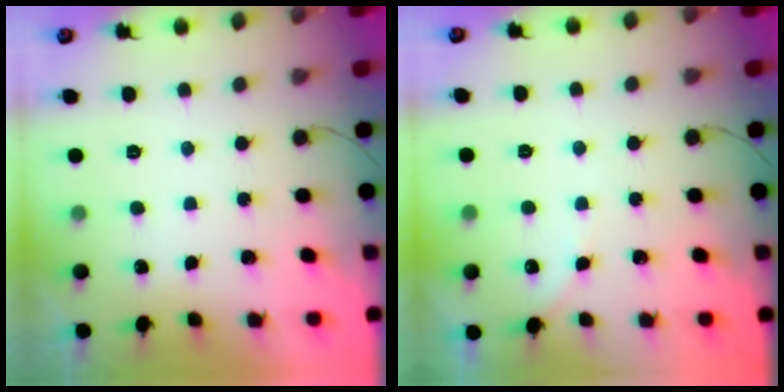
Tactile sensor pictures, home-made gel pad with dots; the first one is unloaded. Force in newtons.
{"total": 1.7, "press": 1.6, "slide": 0.3}